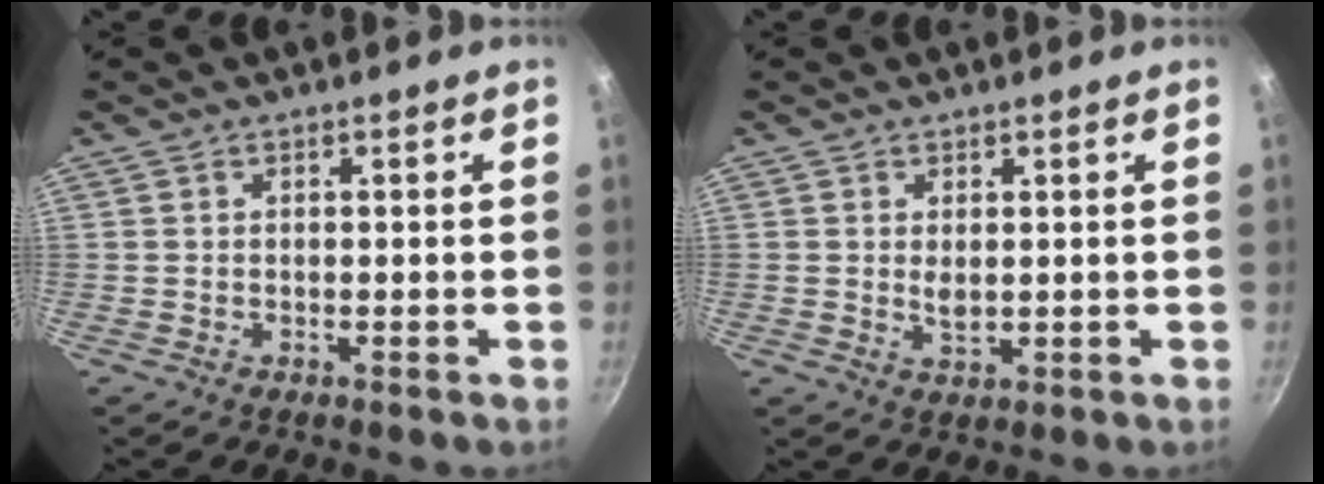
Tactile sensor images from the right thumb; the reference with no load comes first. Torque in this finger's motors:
{"motor_torque": [0.03, 0.44, 0.53, 0.19, 0.16]}